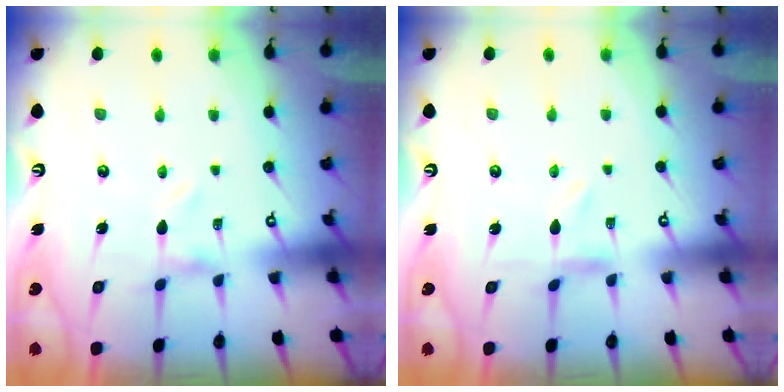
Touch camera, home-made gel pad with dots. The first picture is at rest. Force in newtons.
{"total": 0.0}